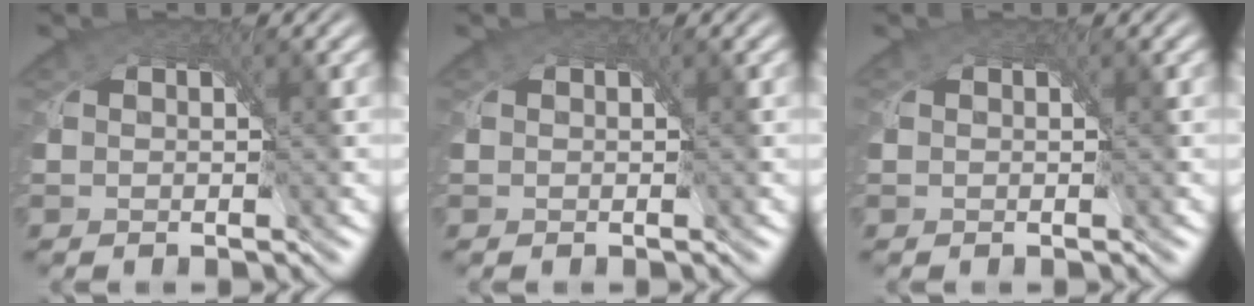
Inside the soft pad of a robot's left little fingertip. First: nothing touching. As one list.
[{"total": 0.0}, {"total": 0.0}]